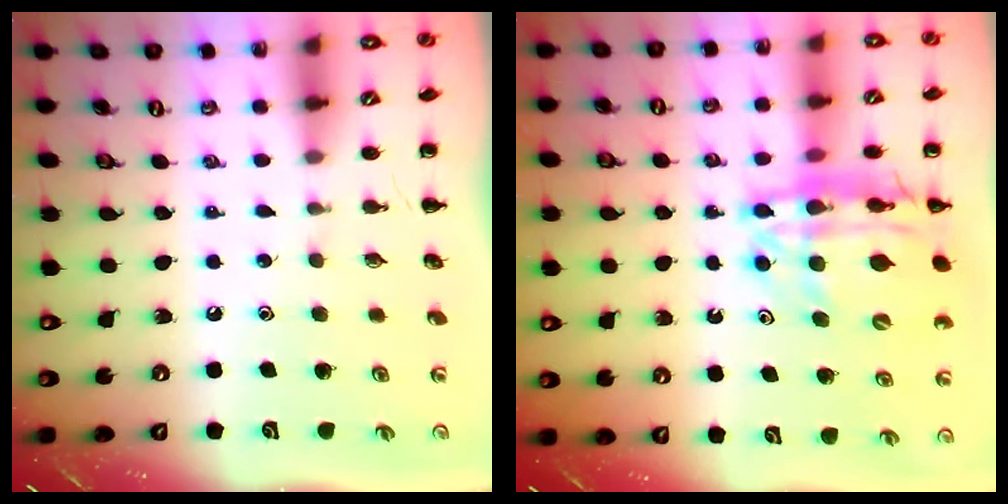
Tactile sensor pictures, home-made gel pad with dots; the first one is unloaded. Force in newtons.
{"total": 18.6, "press": 18.0, "slide": 4.4}